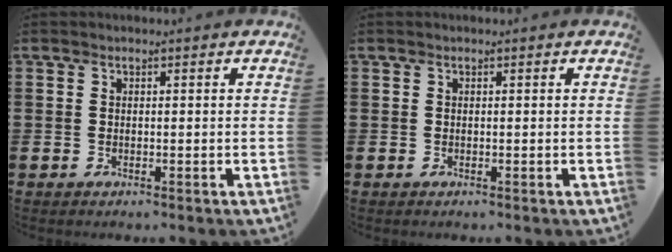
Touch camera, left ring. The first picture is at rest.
{"total": 0.0}